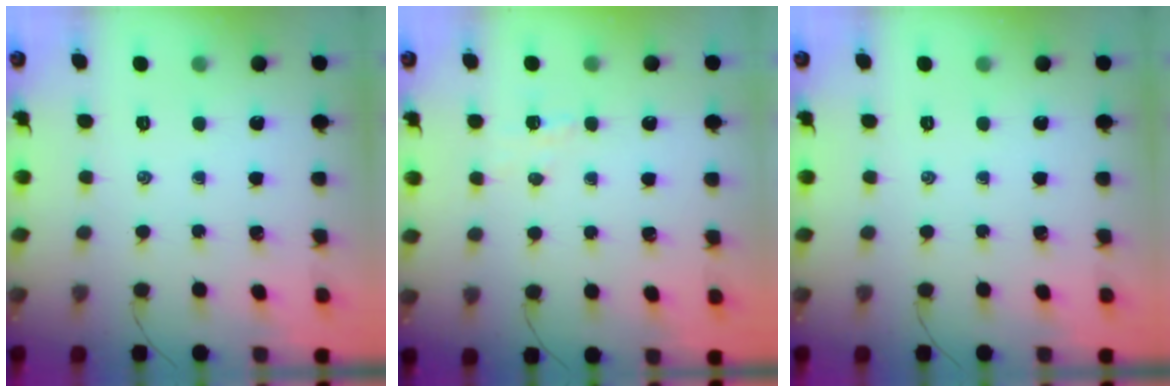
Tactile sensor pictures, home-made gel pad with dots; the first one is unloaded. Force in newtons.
{"total": 2.9, "press": 2.8, "slide": 0.8}
{"total": 0.0}